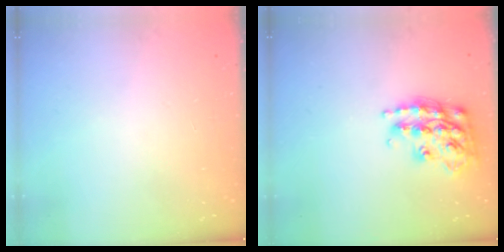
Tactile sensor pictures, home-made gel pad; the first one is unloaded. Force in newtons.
{"total": 17.9, "press": 17.8, "slide": 1.1}